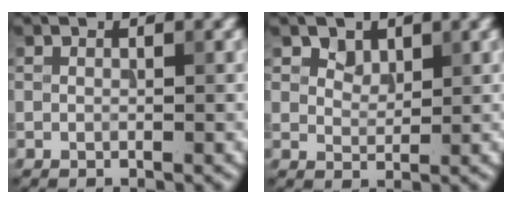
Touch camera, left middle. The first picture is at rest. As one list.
[{"total": 1.6, "force": [1.1, 1.0, 0.5], "torque": [-0.015, -0.007, 0.022]}]